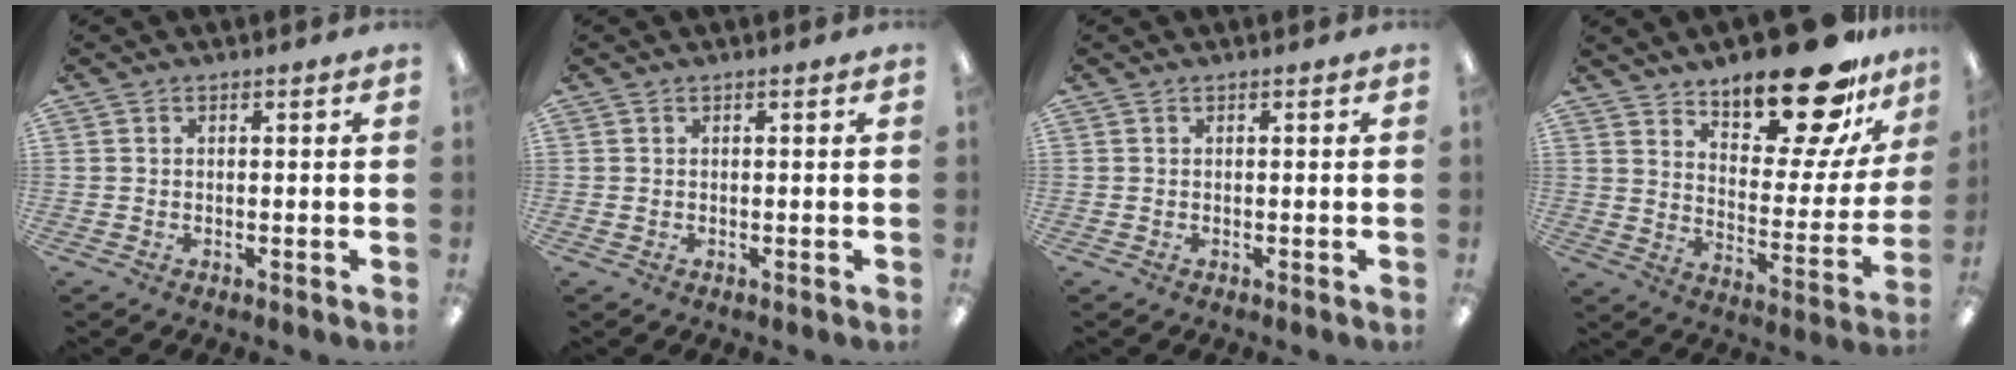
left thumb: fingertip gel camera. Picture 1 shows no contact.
{"total": 0.0}
{"total": 0.0}
{"total": 22.4, "force": [17.5, 7.5, 11.7], "torque": [-0.157, -0.125, 0.288]}